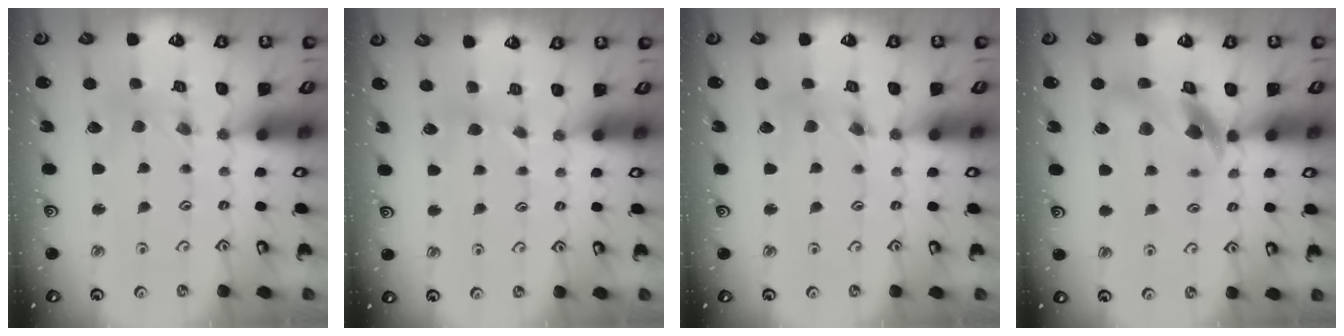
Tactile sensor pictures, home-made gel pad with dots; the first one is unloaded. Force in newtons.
{"total": 2.4, "press": 2.4, "slide": 0.3}
{"total": 2.5, "press": 2.5, "slide": 0.4}
{"total": 10.8, "press": 10.6, "slide": 1.7}